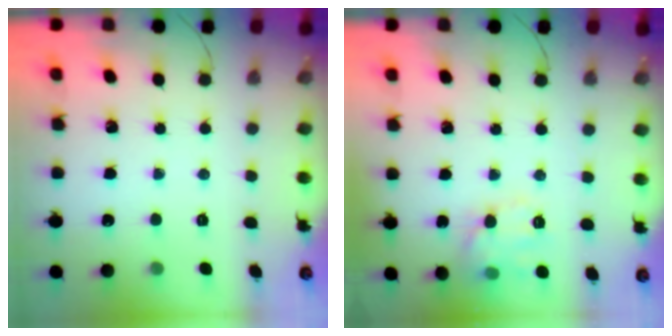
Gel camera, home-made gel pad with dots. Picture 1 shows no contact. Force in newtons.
{"total": 11.5, "press": 11.4, "slide": 0.5}